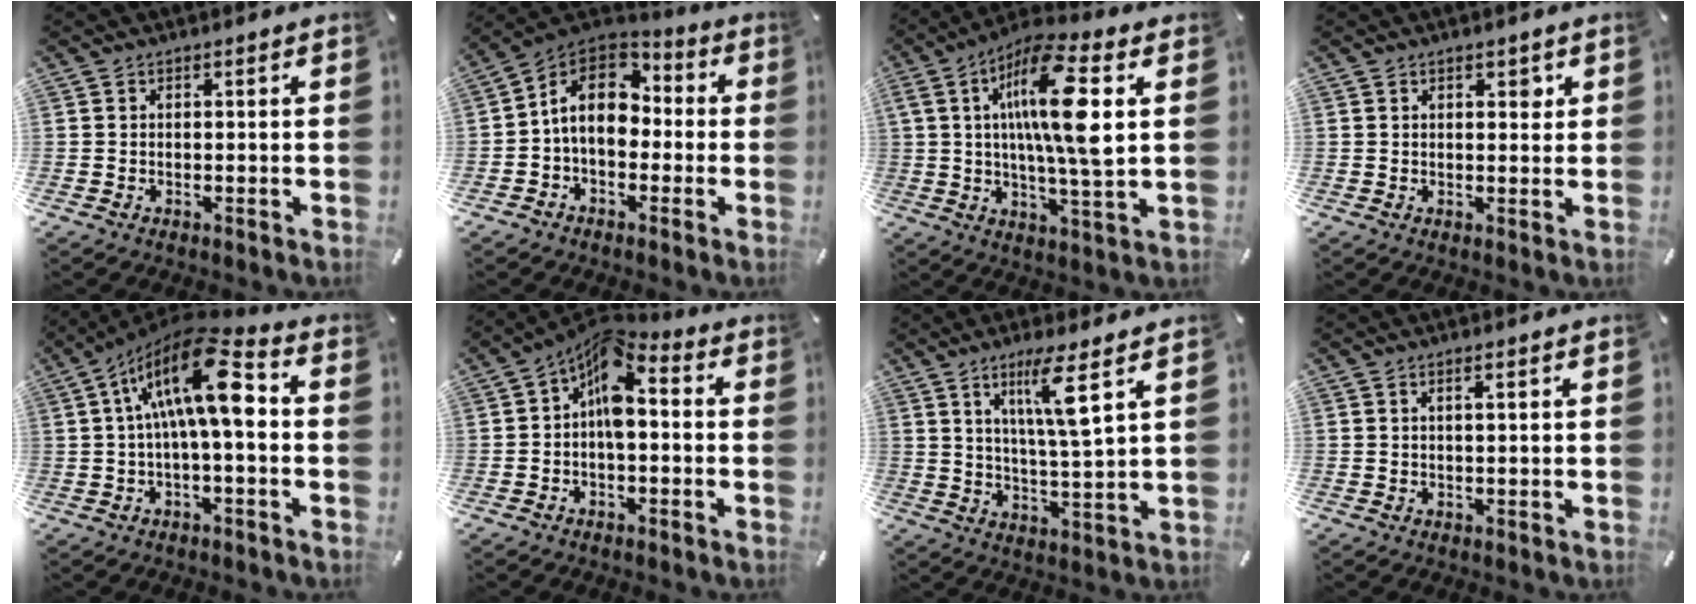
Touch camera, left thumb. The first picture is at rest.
{"total": 11.6, "force": [0.1, 8.7, 7.7], "torque": [-0.146, 0.011, 0.000]}
{"total": 17.3, "force": [4.1, 4.2, 16.2], "torque": [-0.311, -0.007, 0.054]}
{"total": 2.4, "force": [1.1, 1.3, 1.6], "torque": [-0.011, -0.005, 0.012]}
{"total": 18.2, "force": [3.4, 7.0, 16.5], "torque": [-0.283, -0.008, 0.049]}
{"total": 9.3, "force": [1.6, 4.9, 7.7], "torque": [-0.149, -0.027, 0.026]}
{"total": 9.7, "force": [4.9, 1.0, 8.3], "torque": [-0.151, -0.015, 0.078]}
{"total": 1.5, "force": [0.4, 0.1, 1.4], "torque": [-0.028, -0.002, 0.007]}